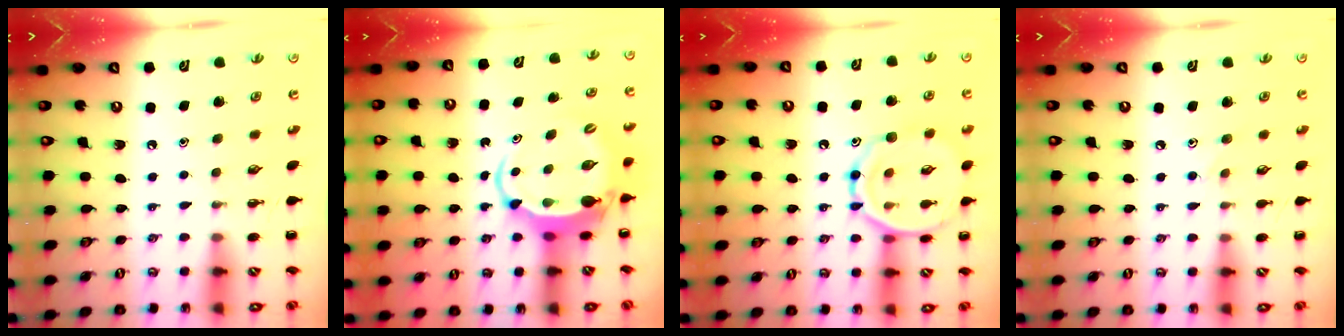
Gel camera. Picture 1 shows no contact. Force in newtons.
{"total": 6.2, "press": 6.1, "slide": 1.1}
{"total": 14.3, "press": 14.2, "slide": 0.8}
{"total": 4.8, "press": 4.5, "slide": 1.5}